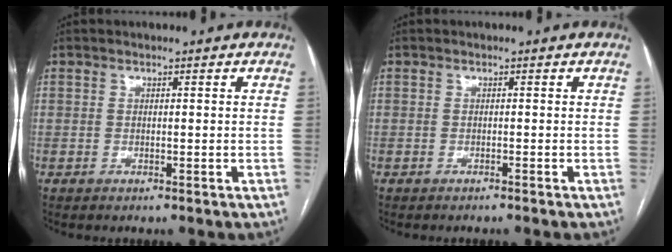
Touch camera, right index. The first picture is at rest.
{"total": 0.6, "force": [-0.5, -0.2, 0.2], "torque": [-0.003, 0.001, -0.010]}